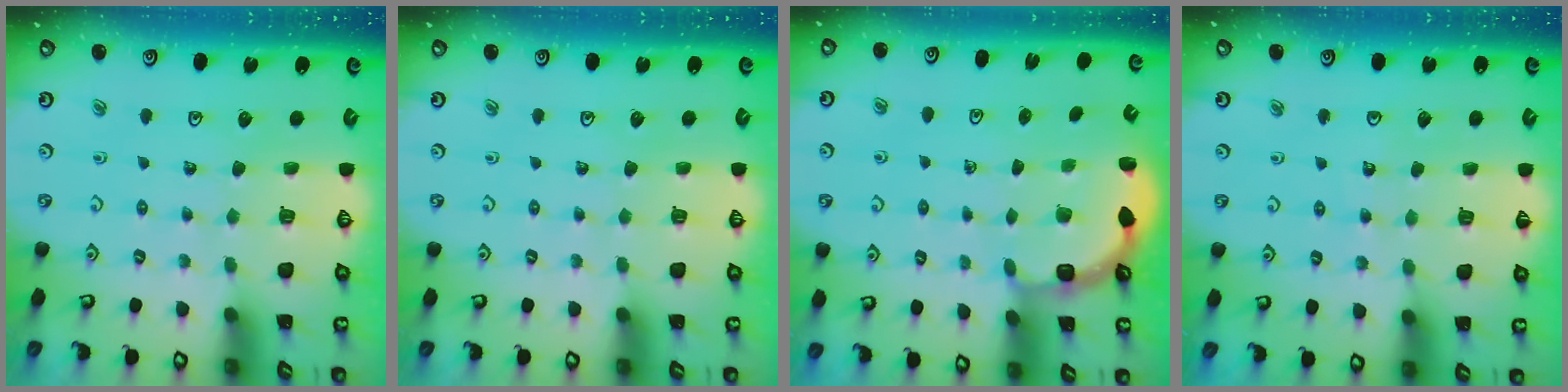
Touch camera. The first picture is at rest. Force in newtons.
{"total": 0.0}
{"total": 3.1, "press": 2.4, "slide": 1.9}
{"total": 2.7, "press": 2.7, "slide": 0.3}